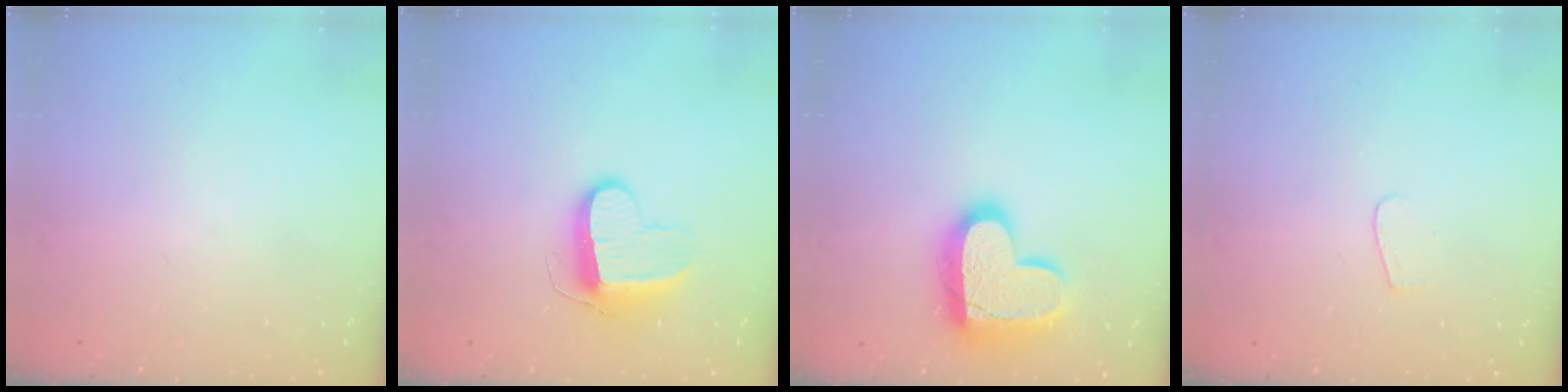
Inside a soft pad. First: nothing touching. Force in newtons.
{"total": 10.5, "press": 10.5, "slide": 0.4}
{"total": 17.6, "press": 17.6, "slide": 1.5}
{"total": 3.5, "press": 3.5, "slide": 0.3}